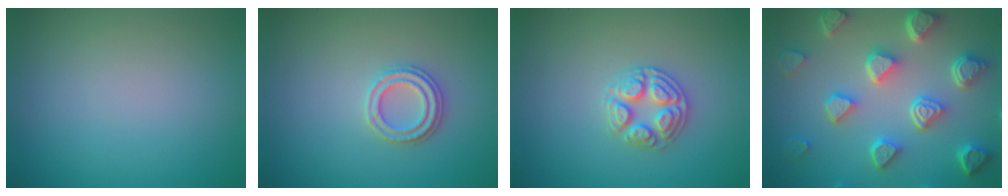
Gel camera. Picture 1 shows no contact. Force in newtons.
{"total": 2.4, "press": 2.3, "slide": 0.6}
{"total": 2.9, "press": 2.8, "slide": 0.3}
{"total": 7.5, "press": 5.7, "slide": 4.8}